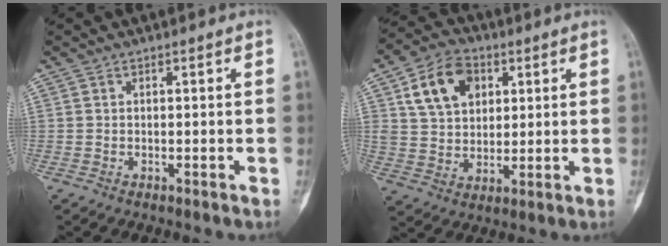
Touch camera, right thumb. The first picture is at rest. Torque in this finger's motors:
{"motor_torque": [-0.75, 1.21, 0.10, 0.10, 0.10]}